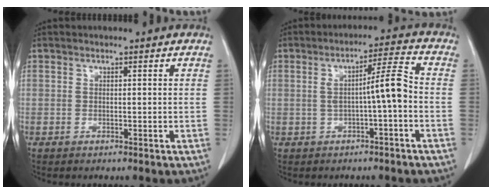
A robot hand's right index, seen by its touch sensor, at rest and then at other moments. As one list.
[{"total": 6.2, "force": [-0.7, 0.0, 6.2], "torque": [-0.097, 0.018, -0.010]}]